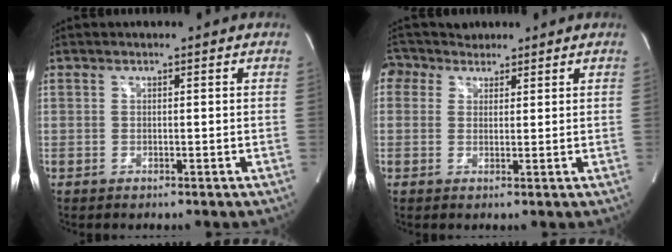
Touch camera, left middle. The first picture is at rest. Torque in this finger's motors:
{"motor_torque": [-0.14, 0.17, -0.12, -0.01]}